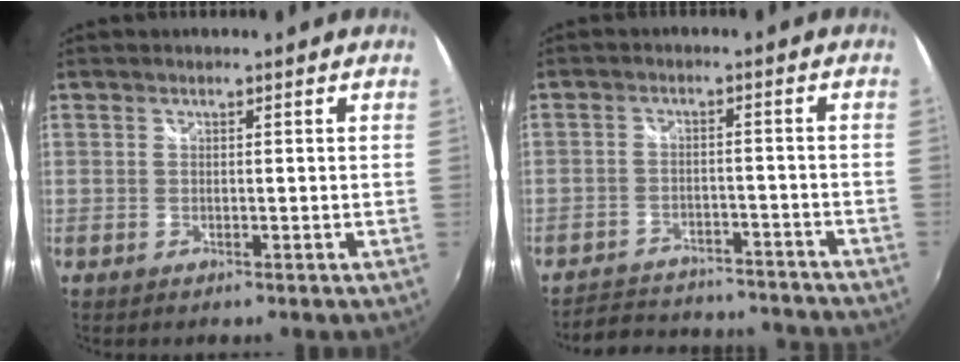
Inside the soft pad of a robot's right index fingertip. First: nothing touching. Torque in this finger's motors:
{"motor_torque": [-0.80, -0.64, 0.02, 0.01]}